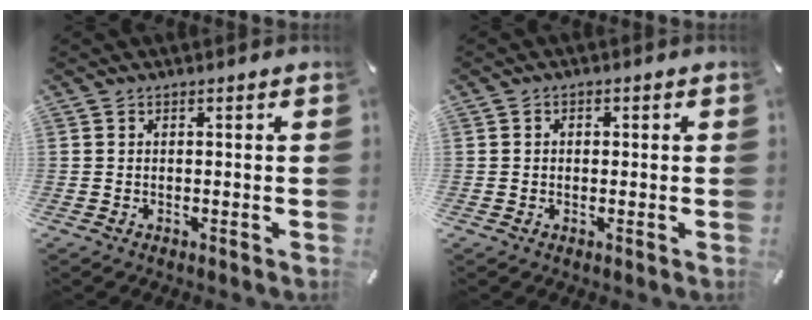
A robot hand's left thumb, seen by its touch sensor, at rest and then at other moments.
{"total": 1.5, "force": [-0.3, 1.3, 0.6], "torque": [-0.012, 0.007, -0.008]}